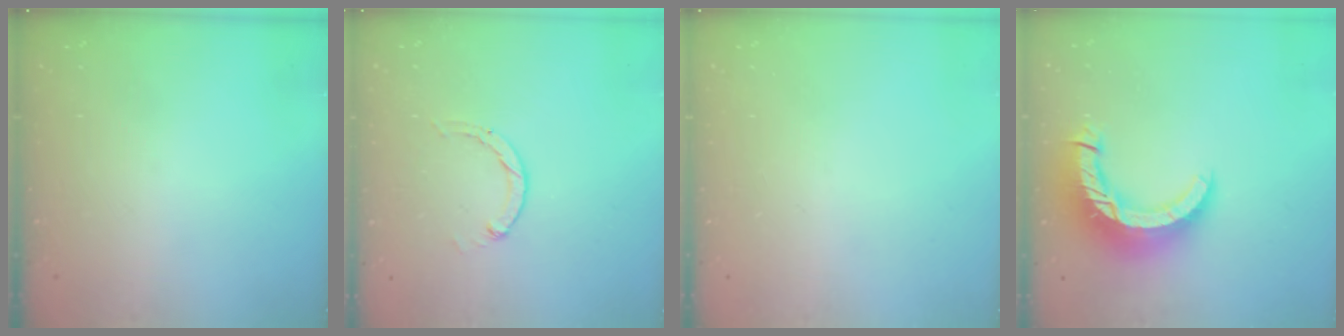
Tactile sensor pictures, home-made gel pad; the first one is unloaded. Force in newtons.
{"total": 0.0}
{"total": 0.0}
{"total": 13.7, "press": 13.7, "slide": 1.3}